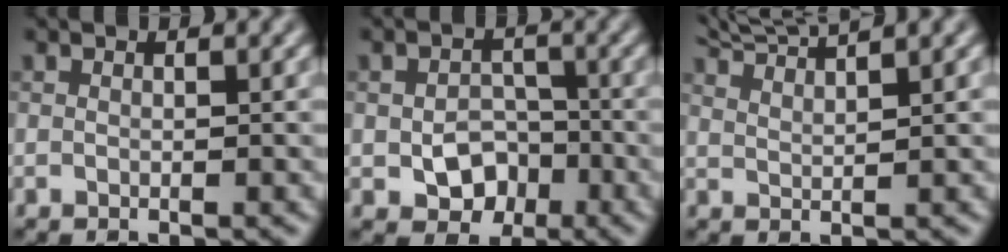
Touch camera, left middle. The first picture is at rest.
{"total": 4.0, "force": [-1.4, 3.0, 2.2], "torque": [-0.032, -0.004, -0.020]}
{"total": 4.3, "force": [3.9, 0.4, 1.7], "torque": [-0.025, 0.011, 0.065]}